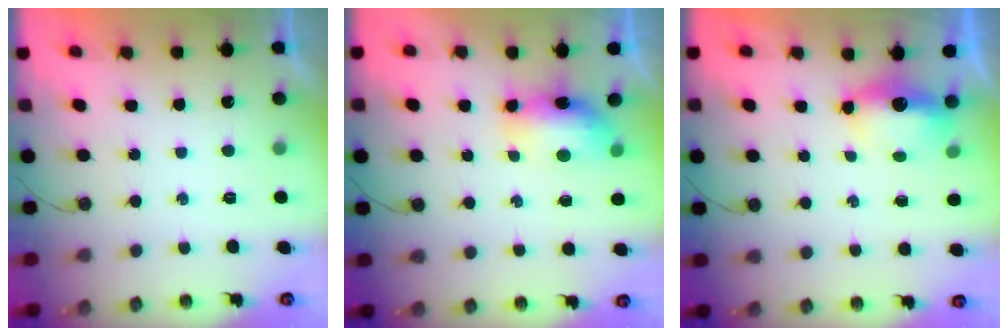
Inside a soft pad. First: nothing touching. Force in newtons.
{"total": 7.4, "press": 7.4, "slide": 0.7}
{"total": 5.8, "press": 5.7, "slide": 1.2}